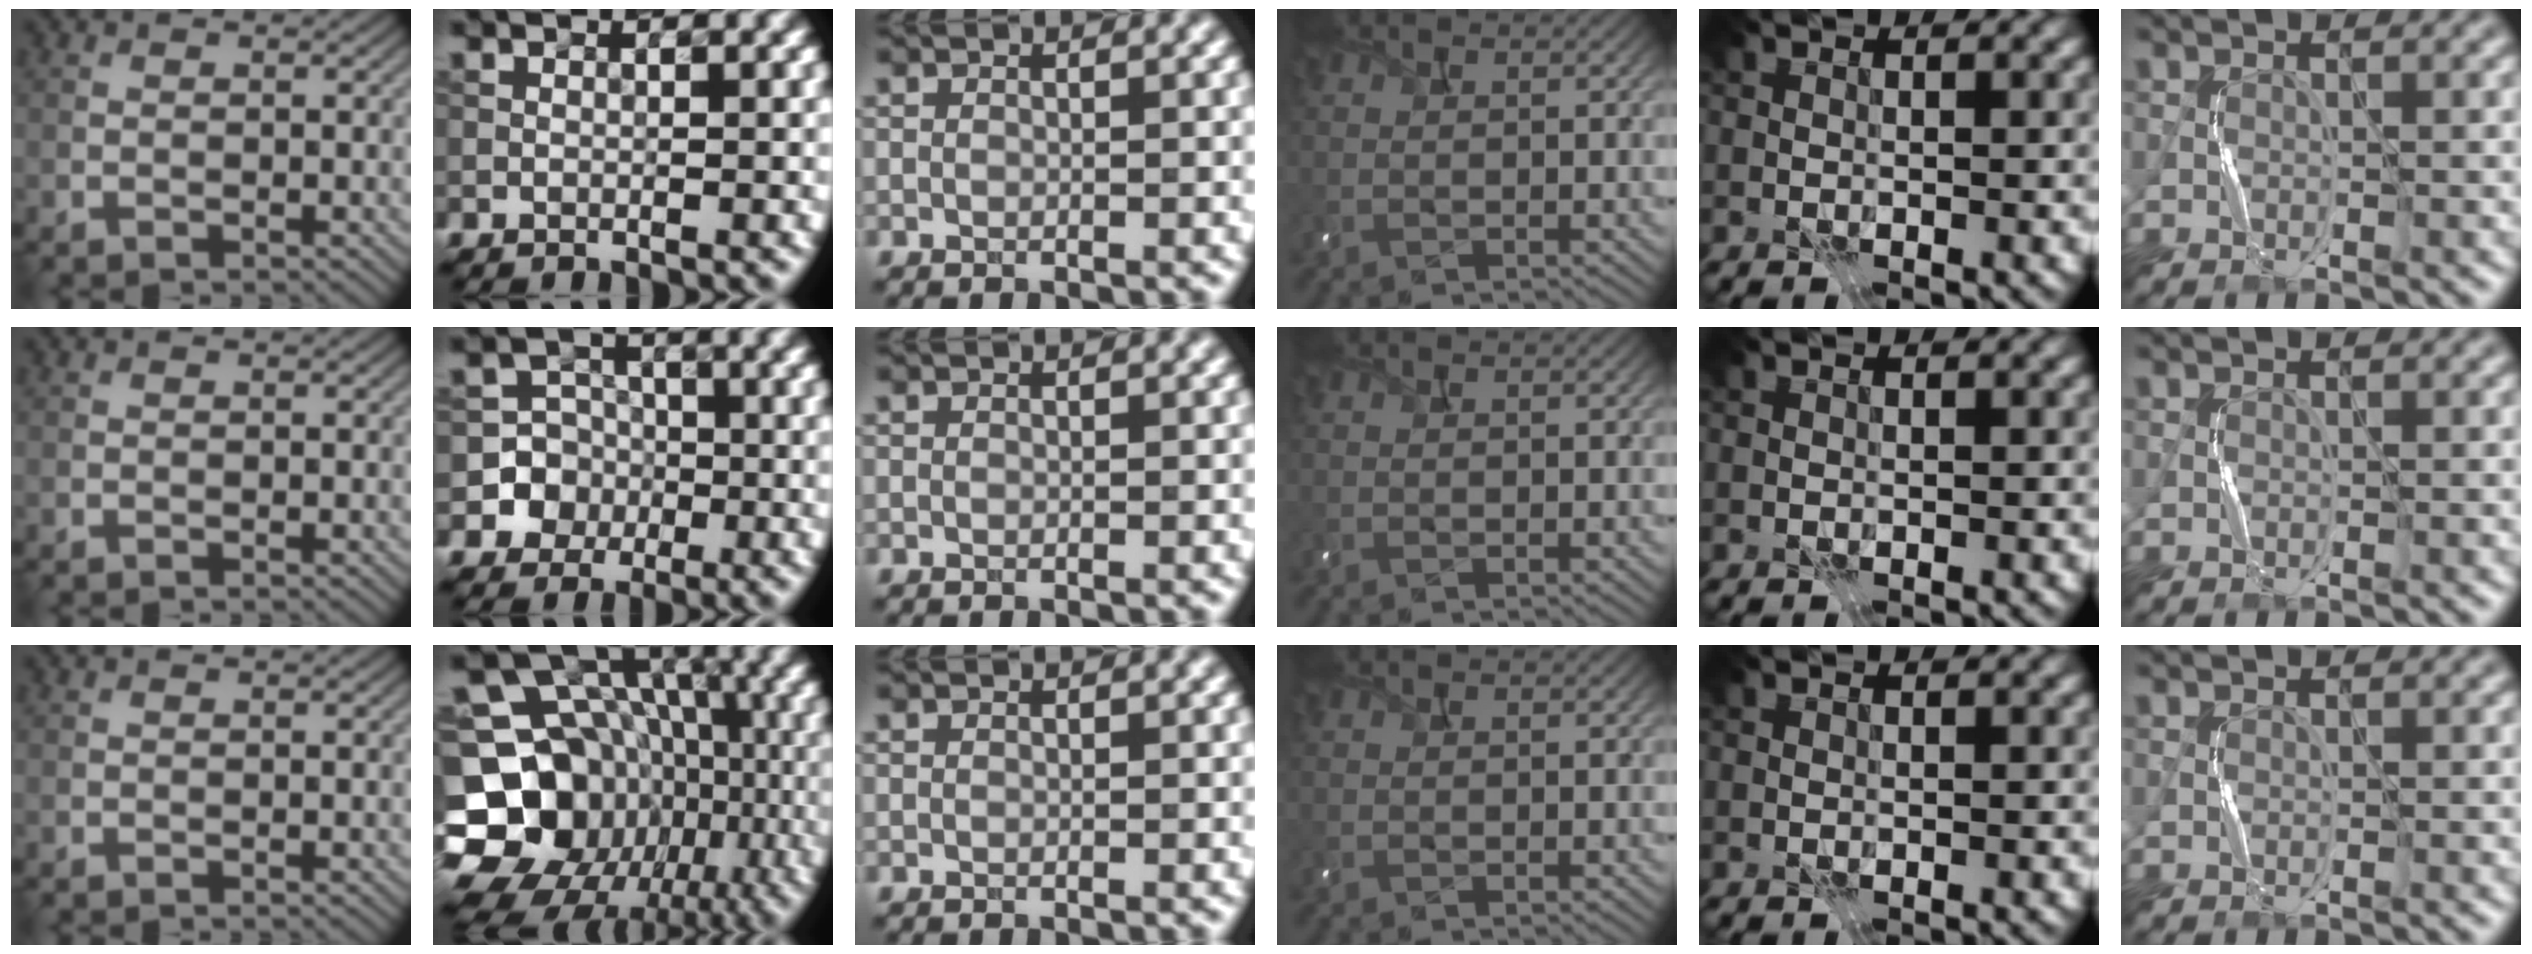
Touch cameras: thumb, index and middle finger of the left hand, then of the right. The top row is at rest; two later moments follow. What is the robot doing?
{"motion": "press", "object": "camera"}